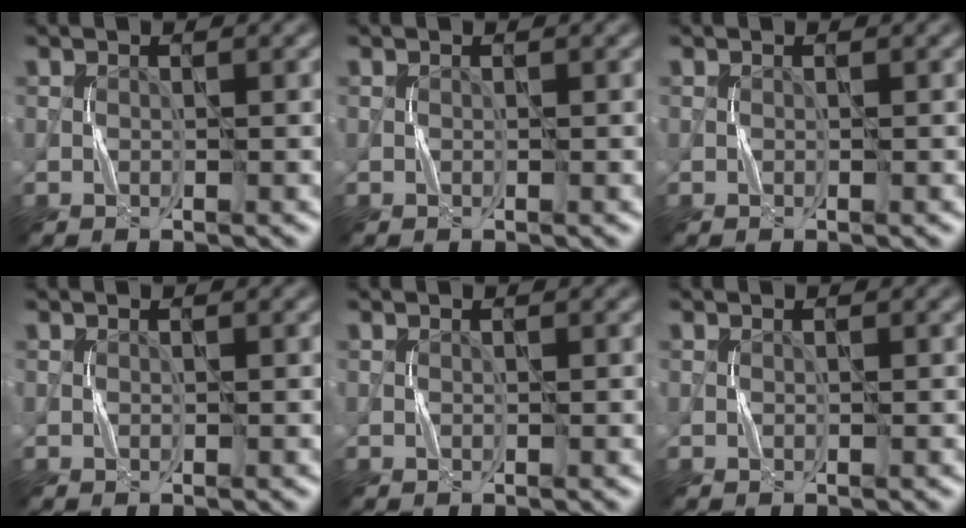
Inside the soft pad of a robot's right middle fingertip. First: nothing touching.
{"total": 0.0}
{"total": 0.0}
{"total": 0.0}
{"total": 0.0}
{"total": 0.0}